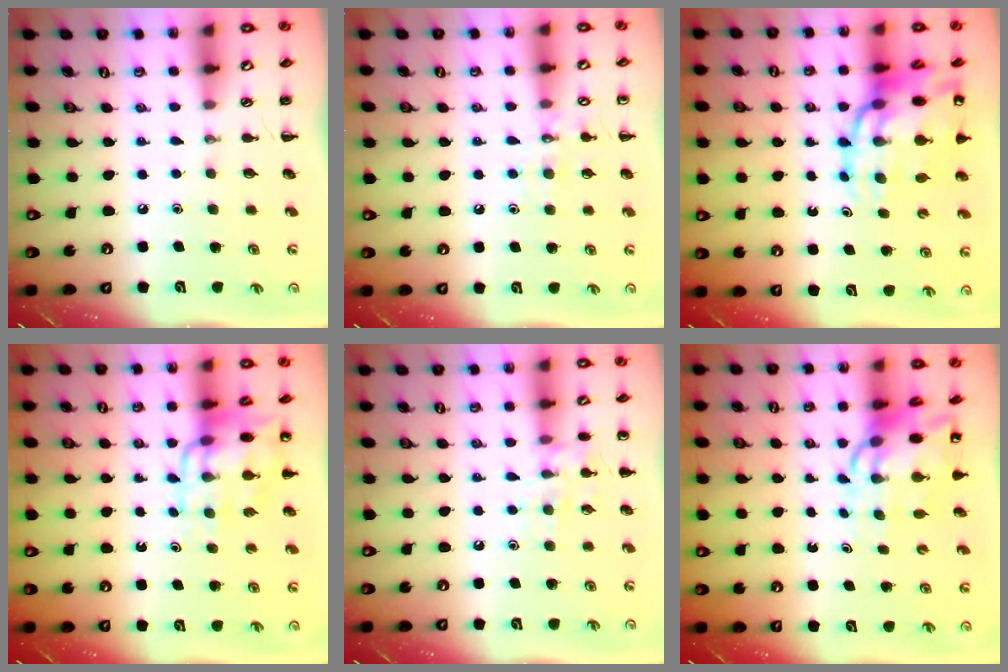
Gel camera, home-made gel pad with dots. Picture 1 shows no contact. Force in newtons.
{"total": 7.7, "press": 7.6, "slide": 1.4}
{"total": 19.3, "press": 18.7, "slide": 5.0}
{"total": 12.6, "press": 12.3, "slide": 2.8}
{"total": 9.4, "press": 9.4, "slide": 0.8}
{"total": 11.1, "press": 10.6, "slide": 3.0}